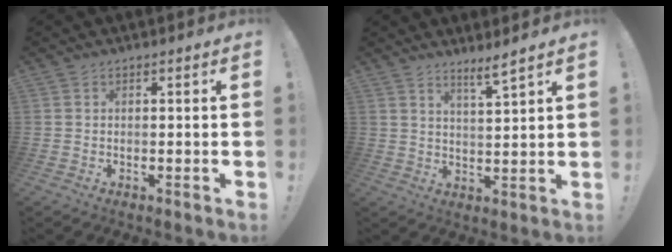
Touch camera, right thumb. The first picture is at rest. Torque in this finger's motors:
{"motor_torque": [-0.26, 0.30, -0.19, 0.24, 0.12]}